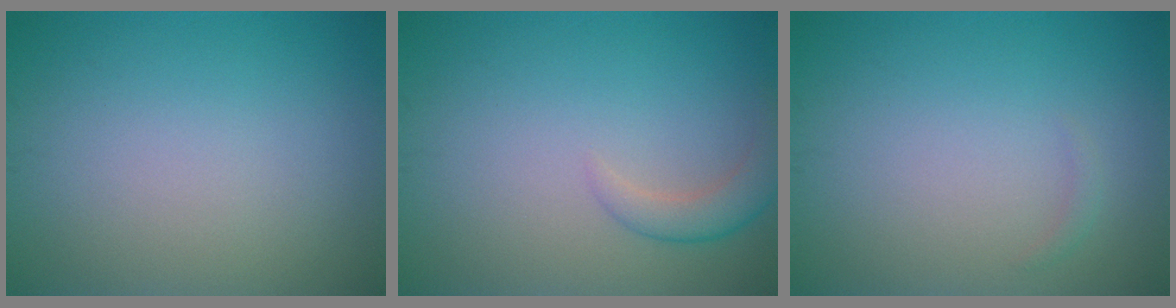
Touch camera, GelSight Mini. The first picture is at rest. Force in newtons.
{"total": 2.6, "press": 2.6, "slide": 0.2}
{"total": 0.5, "press": 0.5, "slide": 0.0}